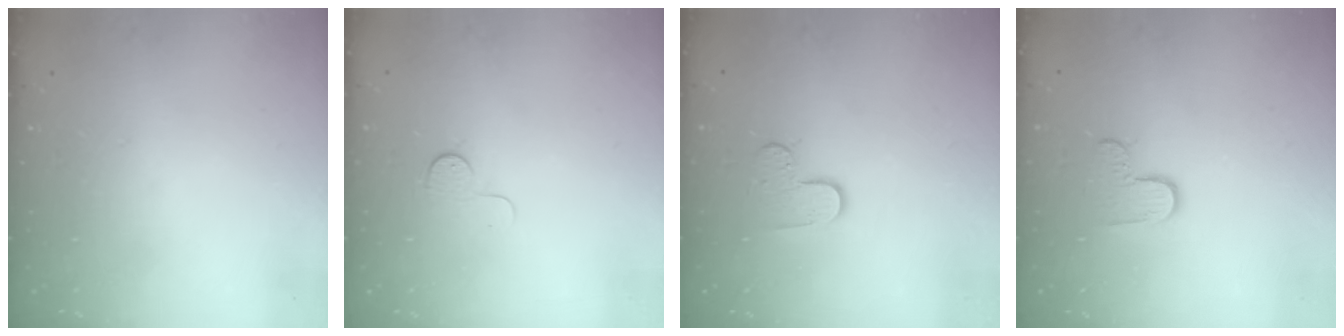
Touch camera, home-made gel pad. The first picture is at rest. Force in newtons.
{"total": 4.6, "press": 4.6, "slide": 0.4}
{"total": 7.4, "press": 7.4, "slide": 0.7}
{"total": 4.5, "press": 4.5, "slide": 0.4}